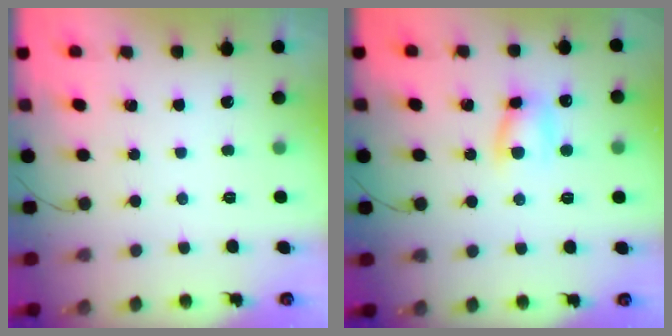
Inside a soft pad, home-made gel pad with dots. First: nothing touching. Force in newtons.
{"total": 7.1, "press": 7.1, "slide": 0.7}